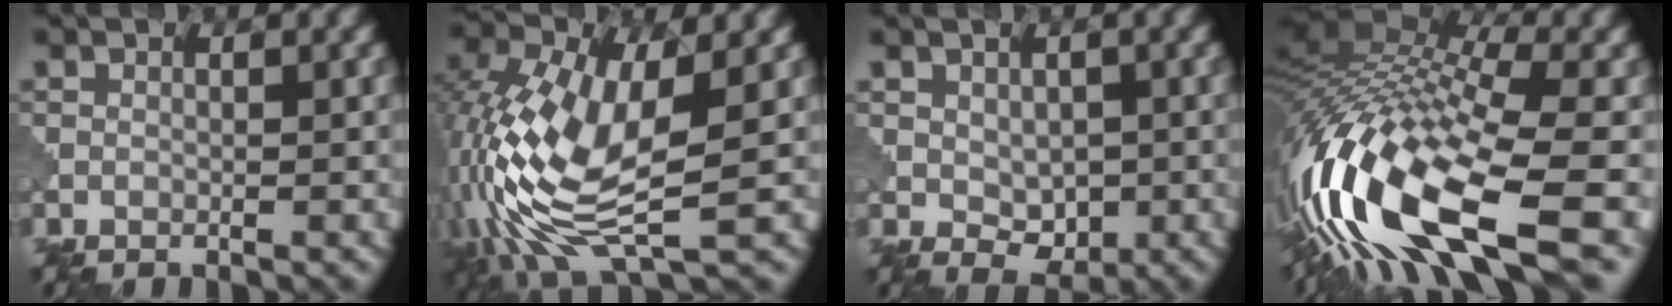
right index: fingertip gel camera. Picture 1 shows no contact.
{"total": 12.2, "force": [-2.4, 5.4, 10.7], "torque": [-0.248, -0.008, -0.048]}
{"total": 3.0, "force": [0.1, 2.2, 2.0], "torque": [-0.030, -0.006, 0.007]}
{"total": 16.6, "force": [-4.2, 5.8, 15.0], "torque": [-0.316, 0.002, -0.077]}